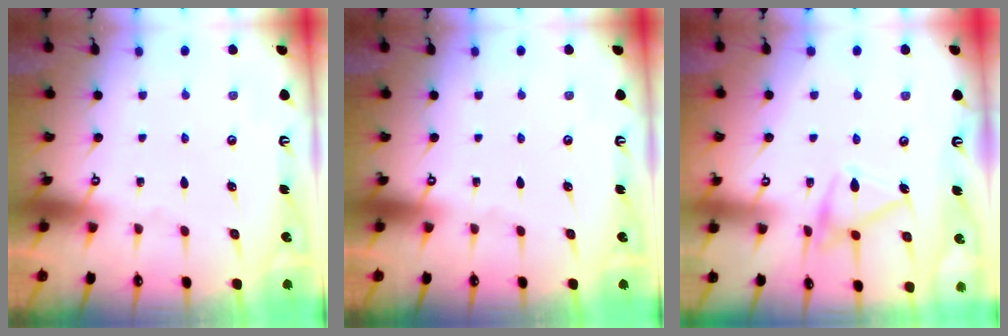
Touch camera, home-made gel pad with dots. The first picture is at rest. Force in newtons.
{"total": 0.0}
{"total": 14.5, "press": 14.5, "slide": 0.6}